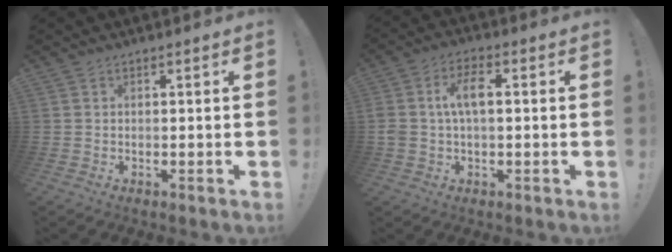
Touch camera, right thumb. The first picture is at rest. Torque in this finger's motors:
{"motor_torque": [0.16, 0.13, 0.23, -0.16, 0.07]}